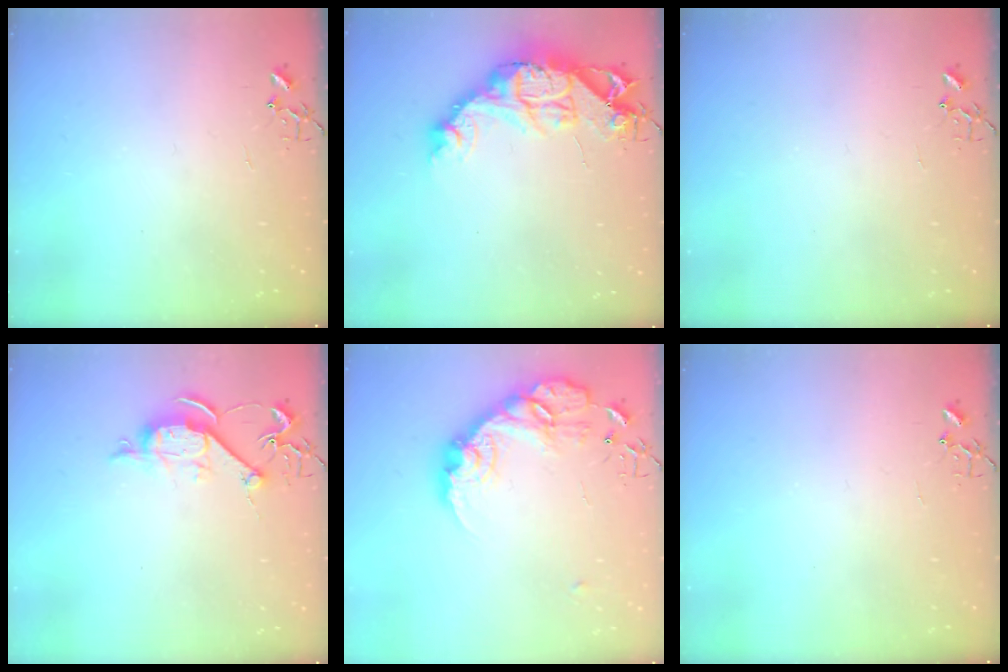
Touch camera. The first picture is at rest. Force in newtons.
{"total": 15.7, "press": 15.6, "slide": 1.6}
{"total": 0.0}
{"total": 8.5, "press": 8.5, "slide": 0.8}
{"total": 18.5, "press": 18.4, "slide": 1.4}
{"total": 0.0}